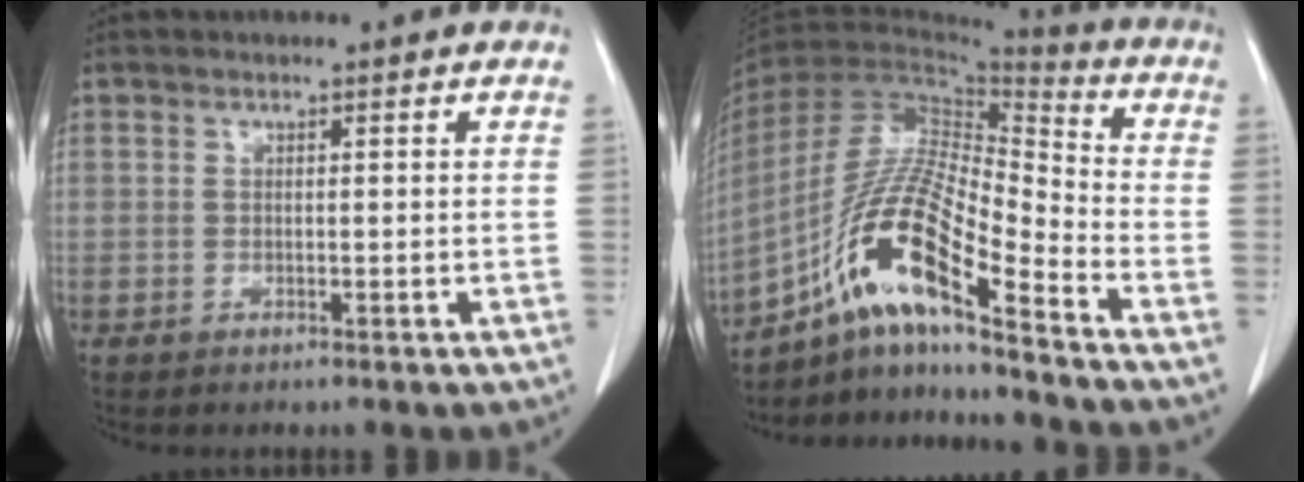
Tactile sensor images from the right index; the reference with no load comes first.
{"total": 16.2, "force": [-10.1, 1.2, 12.5], "torque": [-0.249, 0.000, -0.182]}